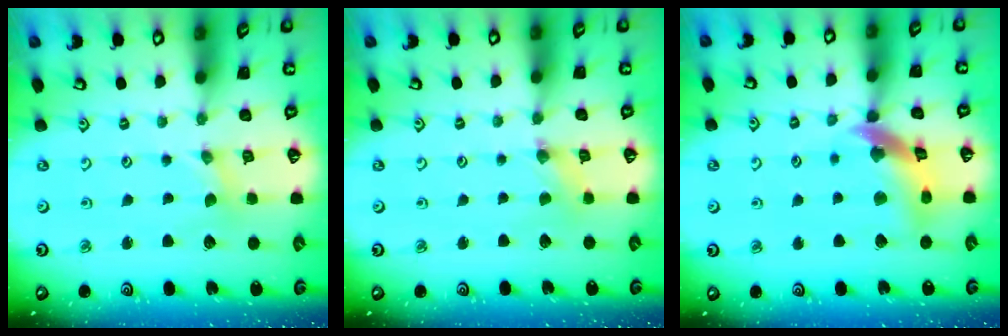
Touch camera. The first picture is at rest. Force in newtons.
{"total": 1.3, "press": 1.3, "slide": 0.2}
{"total": 12.2, "press": 12.1, "slide": 1.6}